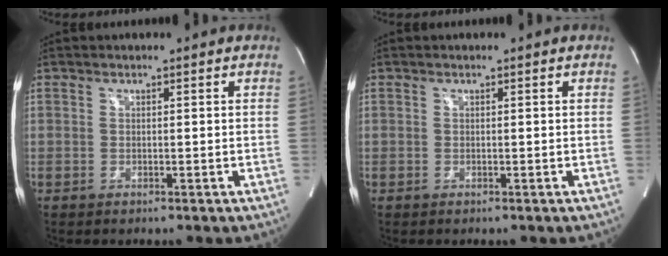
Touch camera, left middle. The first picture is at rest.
{"total": 0.0}